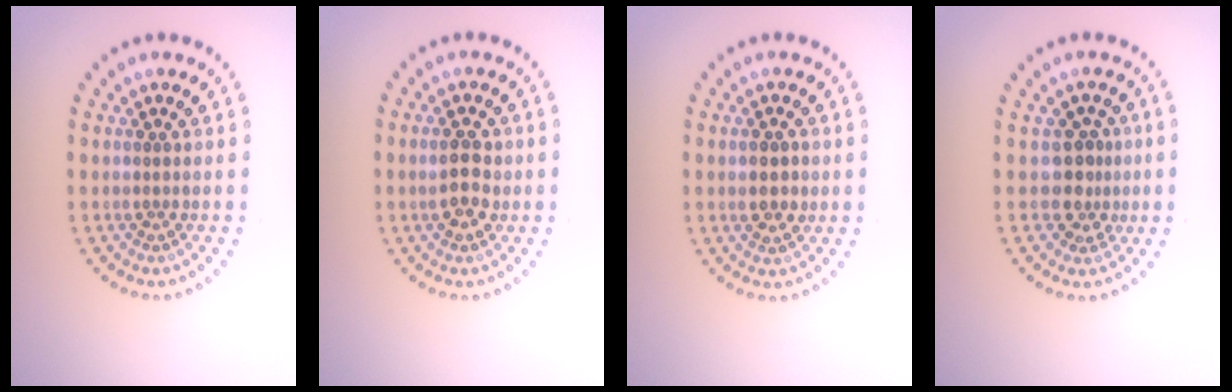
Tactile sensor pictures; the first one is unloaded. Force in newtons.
{"total": 2.8, "press": 2.8, "slide": 0.1}
{"total": 1.7, "press": 1.7, "slide": 0.2}
{"total": 2.5, "press": 2.0, "slide": 1.6}